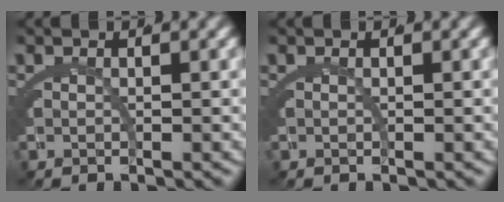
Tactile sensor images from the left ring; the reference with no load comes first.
{"total": 0.0}